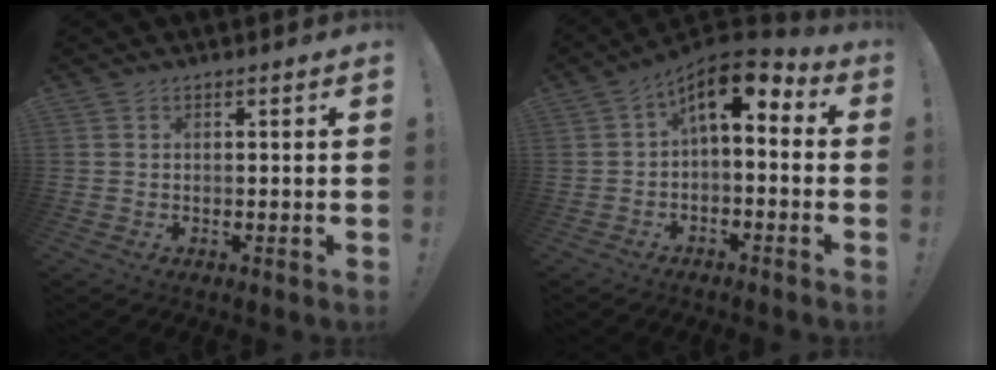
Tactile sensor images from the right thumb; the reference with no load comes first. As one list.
[{"total": 8.7, "force": [2.8, 3.7, 7.3], "torque": [-0.115, -0.020, 0.048]}]